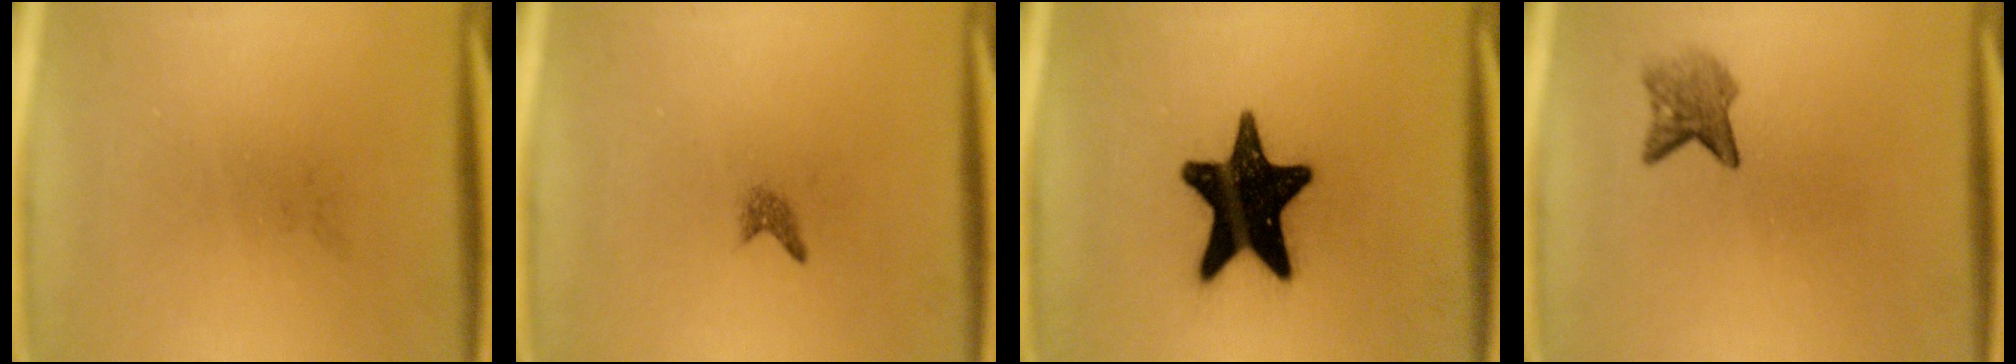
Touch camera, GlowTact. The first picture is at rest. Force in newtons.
{"total": 0.9}
{"total": 18.9}
{"total": 2.9}